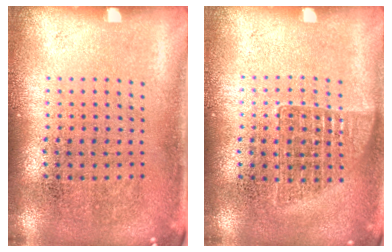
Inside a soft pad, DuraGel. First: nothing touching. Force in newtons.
{"total": 1.0, "press": 0.9, "slide": 0.4}